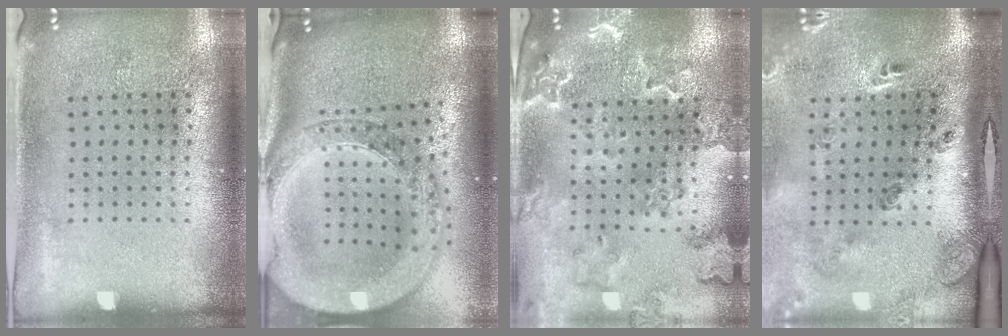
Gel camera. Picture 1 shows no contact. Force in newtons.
{"total": 3.7, "press": 2.9, "slide": 2.2}
{"total": 1.9, "press": 1.9, "slide": 0.3}
{"total": 3.0, "press": 1.9, "slide": 2.4}